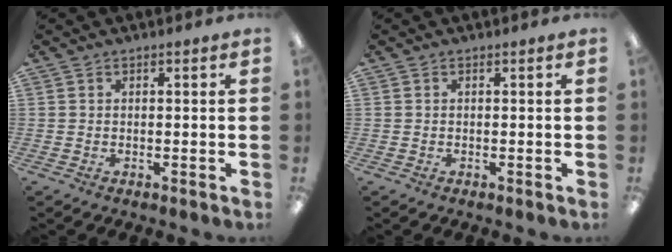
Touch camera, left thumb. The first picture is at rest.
{"total": 0.0}